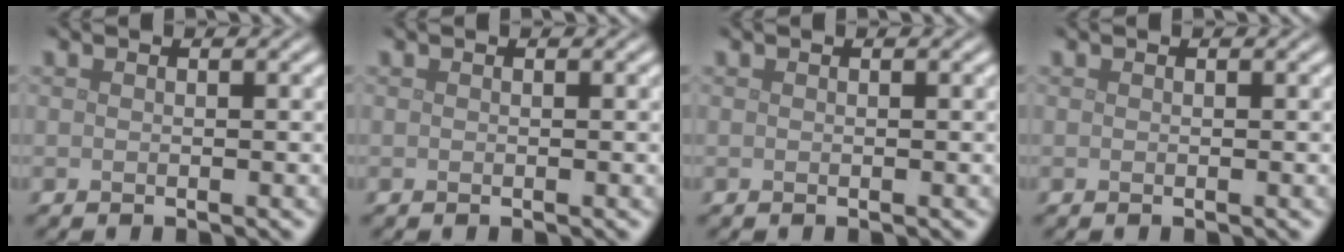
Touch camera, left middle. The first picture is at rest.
{"total": 0.0}
{"total": 0.0}
{"total": 0.0}